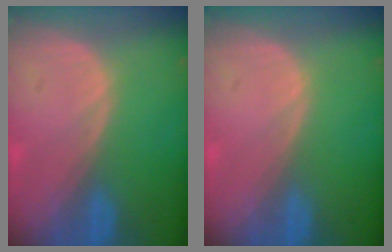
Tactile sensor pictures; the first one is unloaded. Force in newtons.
{"total": 0.0}